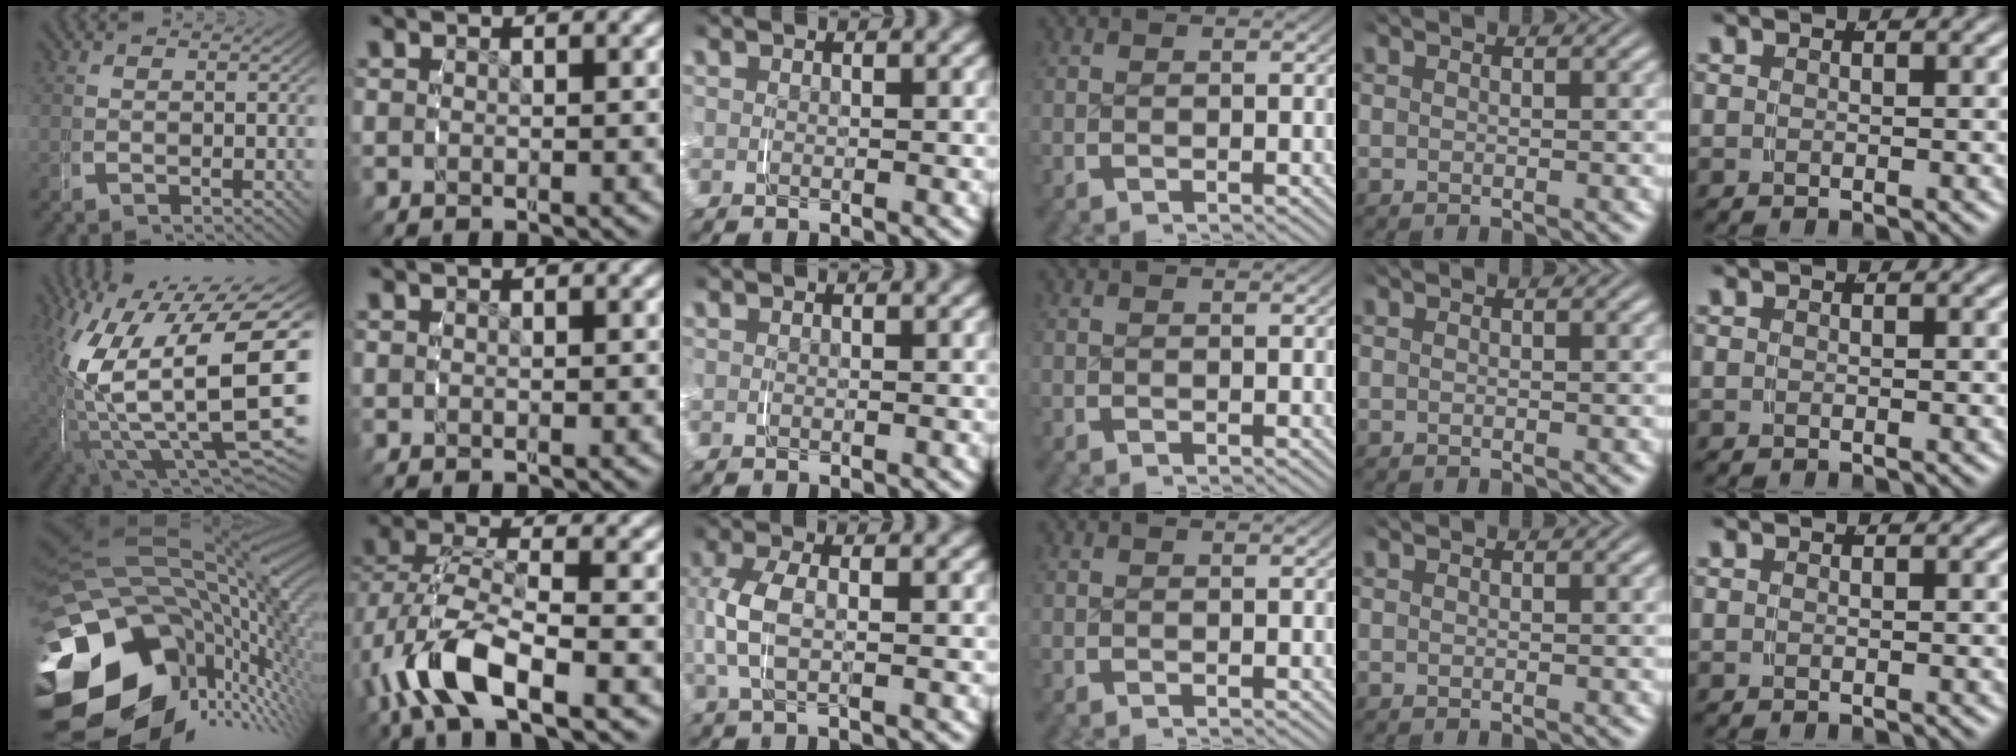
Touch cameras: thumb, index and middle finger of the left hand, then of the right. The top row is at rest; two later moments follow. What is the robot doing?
{"motion": "grasp_and_lifting", "object": "shoes"}